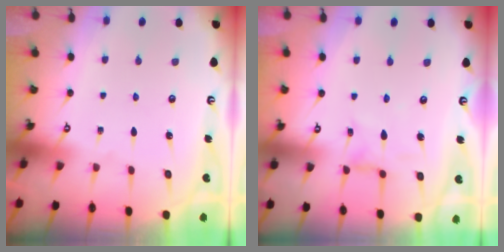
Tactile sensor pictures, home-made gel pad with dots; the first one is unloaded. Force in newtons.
{"total": 1.9, "press": 1.9, "slide": 0.3}